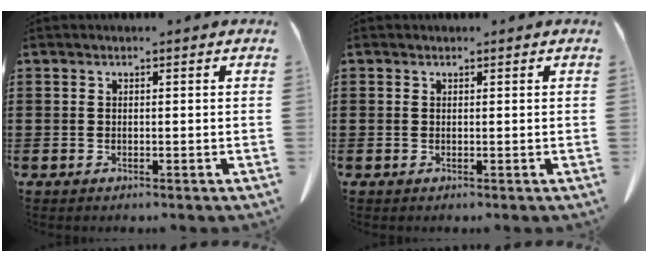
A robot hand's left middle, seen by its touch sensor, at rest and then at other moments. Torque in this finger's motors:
{"motor_torque": [-0.08, 0.05, 0.04, 0.00]}